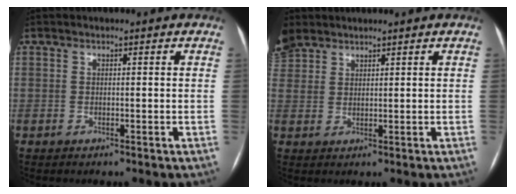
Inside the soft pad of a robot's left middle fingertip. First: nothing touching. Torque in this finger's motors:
{"motor_torque": [0.56, -0.15, 1.05, 0.21]}